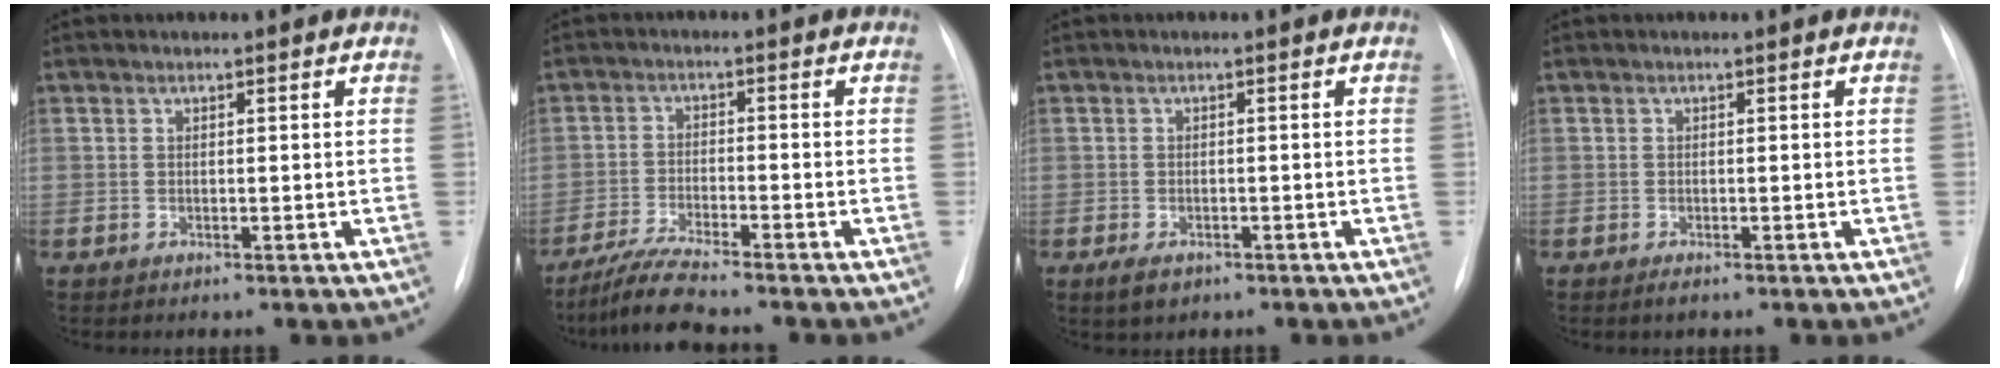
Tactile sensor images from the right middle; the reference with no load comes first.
{"total": 5.7, "force": [-5.1, -0.7, 2.6], "torque": [-0.053, -0.026, -0.097]}
{"total": 2.5, "force": [-1.5, 1.4, 1.5], "torque": [-0.031, -0.003, -0.016]}
{"total": 0.7, "force": [-0.4, 0.3, 0.5], "torque": [-0.004, 0.000, 0.000]}